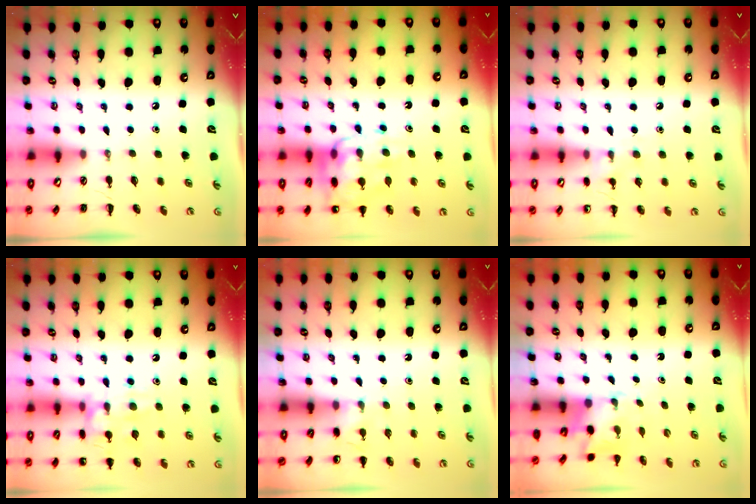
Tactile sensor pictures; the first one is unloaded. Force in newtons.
{"total": 14.0, "press": 13.7, "slide": 2.7}
{"total": 7.0, "press": 6.8, "slide": 1.5}
{"total": 13.4, "press": 13.4, "slide": 0.9}
{"total": 5.2, "press": 5.0, "slide": 1.5}
{"total": 1.7, "press": 1.6, "slide": 0.5}